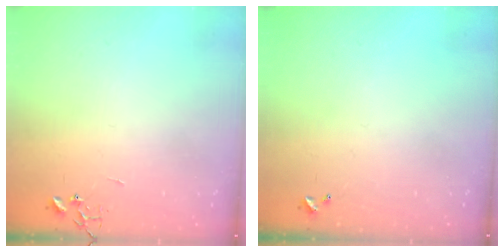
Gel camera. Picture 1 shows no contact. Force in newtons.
{"total": 0.0}